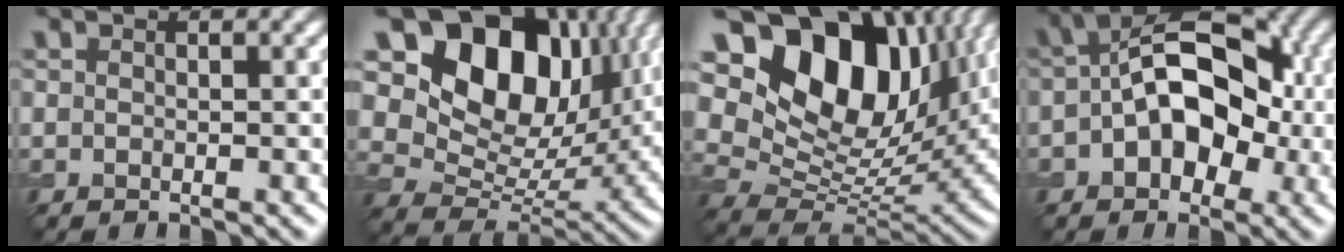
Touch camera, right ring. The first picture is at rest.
{"total": 15.2, "force": [6.9, 9.9, 9.1], "torque": [-0.151, 0.029, 0.120]}
{"total": 16.8, "force": [8.1, 10.3, 10.6], "torque": [-0.192, 0.040, 0.143]}
{"total": 10.0, "force": [0.0, 6.2, 7.8], "torque": [-0.100, 0.025, -0.012]}